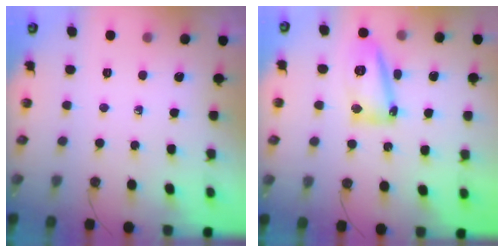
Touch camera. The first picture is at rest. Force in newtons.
{"total": 14.3, "press": 14.2, "slide": 1.3}